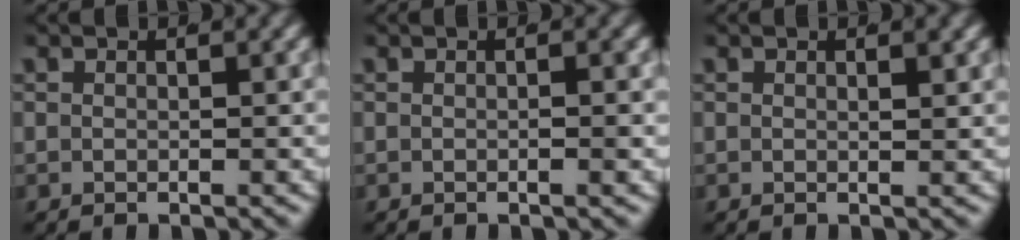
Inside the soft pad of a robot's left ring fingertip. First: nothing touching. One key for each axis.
{"total": 0.7, "fx": -0.1, "fy": -0.2, "fz": 0.6, "tx": -0.007, "ty": 0.004, "tz": -0.003}
{"total": 0.6, "fx": 0.4, "fy": 0.0, "fz": 0.5, "tx": -0.004, "ty": -0.003, "tz": 0.006}